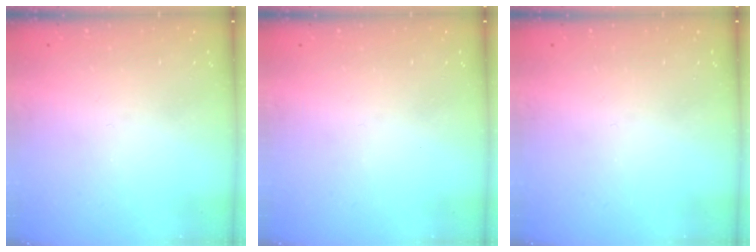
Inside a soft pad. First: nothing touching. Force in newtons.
{"total": 0.0}
{"total": 0.0}